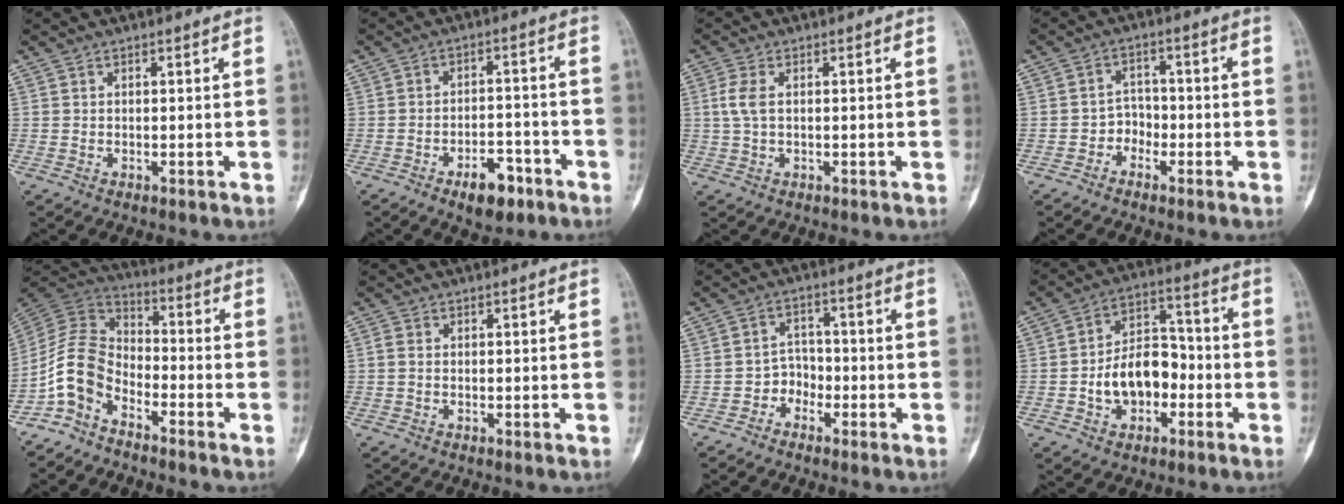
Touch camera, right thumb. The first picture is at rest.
{"total": 7.3, "force": [-4.3, 3.6, 4.7], "torque": [-0.054, 0.028, -0.062]}
{"total": 3.5, "force": [0.5, 1.7, 3.0], "torque": [-0.085, 0.006, 0.009]}
{"total": 3.3, "force": [-1.9, 2.6, 0.8], "torque": [0.016, 0.020, -0.044]}
{"total": 10.1, "force": [-5.9, 6.2, 5.5], "torque": [-0.103, 0.066, -0.132]}
{"total": 1.0, "force": [0.0, 0.6, 0.7], "torque": [-0.016, 0.000, -0.002]}
{"total": 3.6, "force": [-2.2, 2.8, 0.7], "torque": [0.017, 0.023, -0.050]}
{"total": 12.0, "force": [-3.1, 8.2, 8.2], "torque": [-0.102, 0.047, -0.054]}